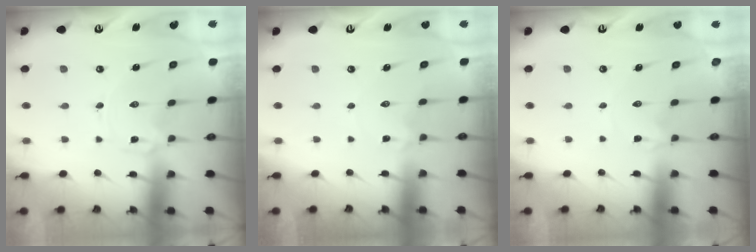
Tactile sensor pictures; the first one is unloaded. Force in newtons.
{"total": 1.5, "press": 1.5, "slide": 0.3}
{"total": 0.0}